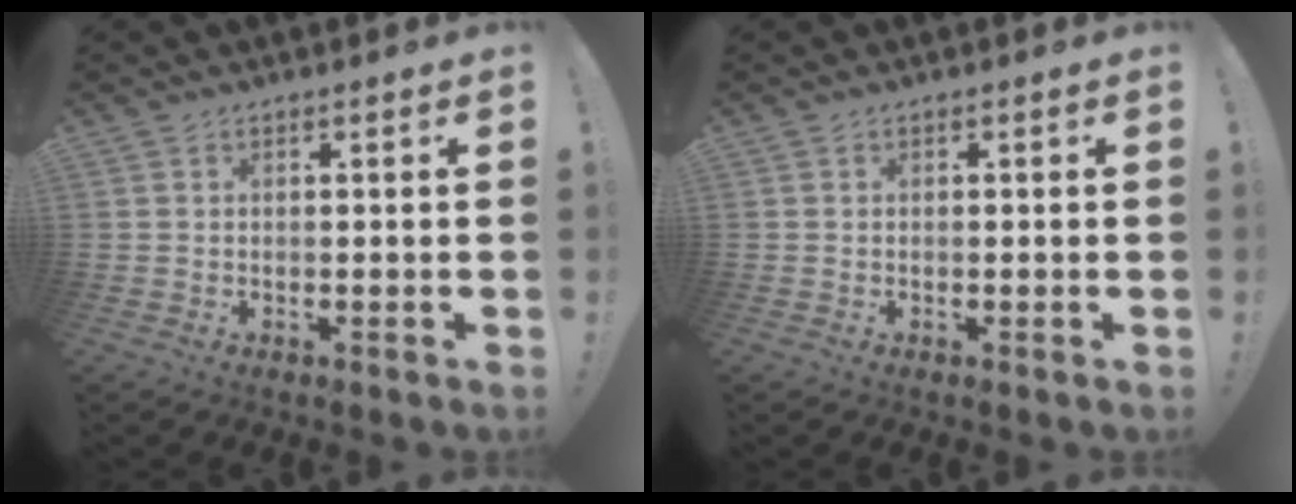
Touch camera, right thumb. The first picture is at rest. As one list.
[{"total": 0.0}]